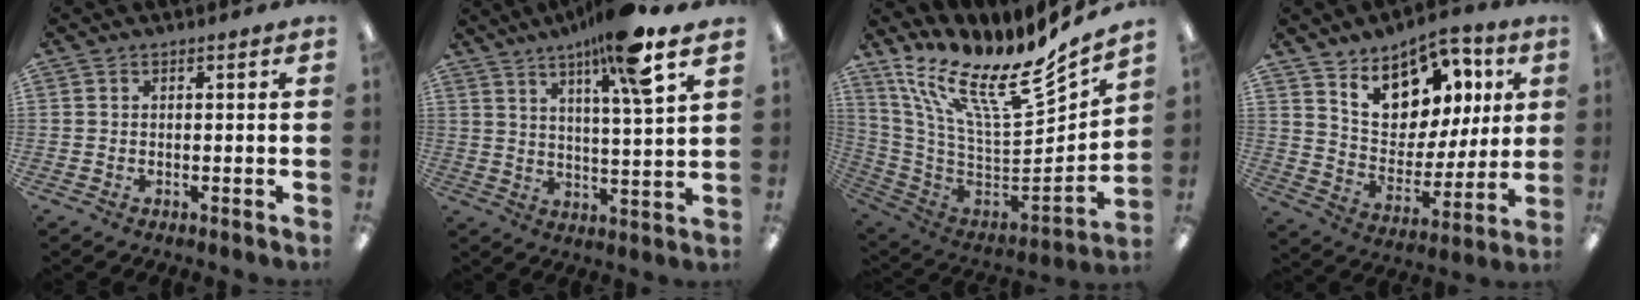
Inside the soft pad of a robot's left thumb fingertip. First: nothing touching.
{"total": 12.6, "force": [8.6, 0.9, 9.2], "torque": [-0.152, -0.038, 0.132]}
{"total": 19.7, "force": [11.4, 5.9, 14.9], "torque": [-0.242, -0.096, 0.189]}
{"total": 15.6, "force": [9.8, 10.0, 6.8], "torque": [-0.108, -0.055, 0.183]}